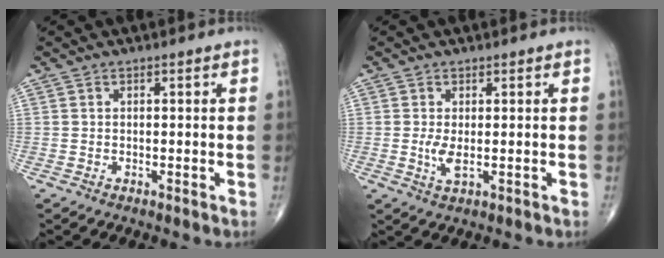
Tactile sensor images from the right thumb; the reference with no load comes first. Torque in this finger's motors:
{"motor_torque": [2.68, 2.33, 0.19, -0.43, 0.03]}